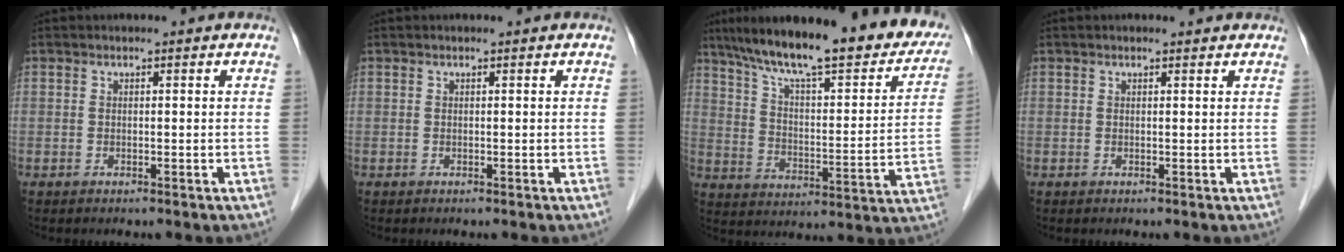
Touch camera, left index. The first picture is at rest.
{"total": 0.0}
{"total": 28.0, "force": [22.0, 5.7, 16.4], "torque": [-0.249, -0.004, 0.300]}
{"total": 1.3, "force": [1.2, 0.2, 0.4], "torque": [-0.014, 0.010, 0.015]}